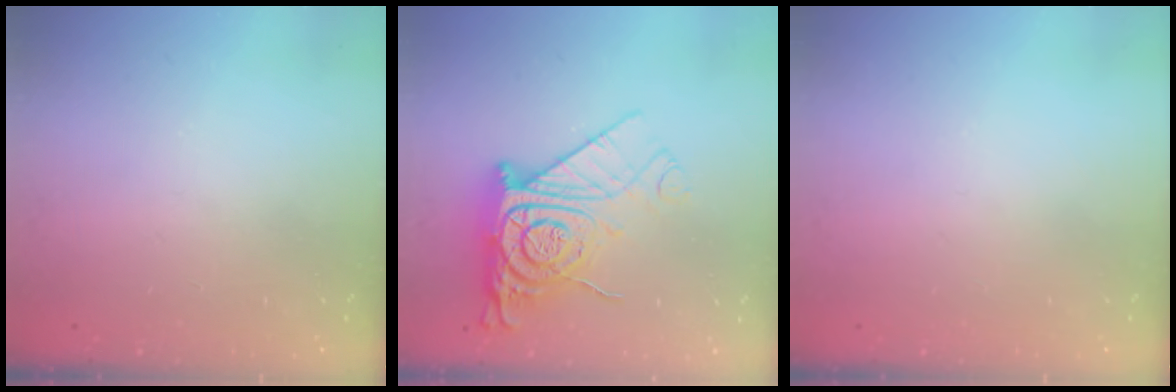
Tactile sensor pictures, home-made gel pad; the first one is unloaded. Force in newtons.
{"total": 16.0, "press": 15.9, "slide": 1.4}
{"total": 0.0}